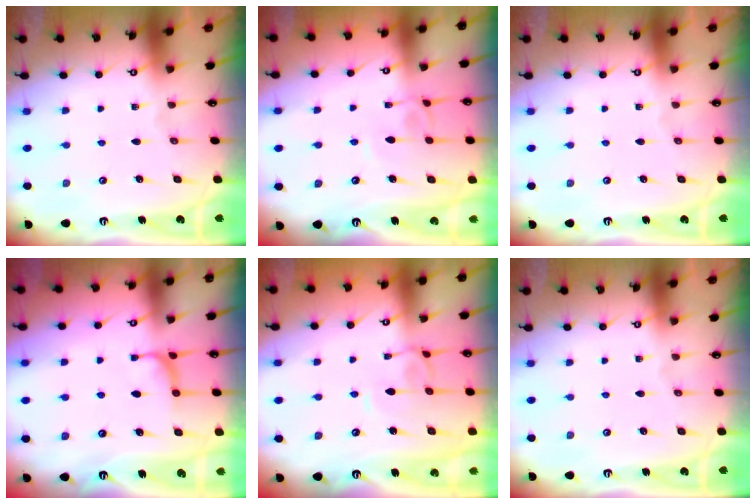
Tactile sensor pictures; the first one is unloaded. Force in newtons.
{"total": 2.4, "press": 2.4, "slide": 0.4}
{"total": 0.0}
{"total": 1.0, "press": 0.9, "slide": 0.5}
{"total": 2.9, "press": 2.9, "slide": 0.3}
{"total": 0.0}